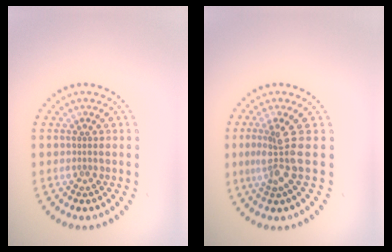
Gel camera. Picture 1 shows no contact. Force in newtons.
{"total": 3.1, "press": 2.2, "slide": 2.2}